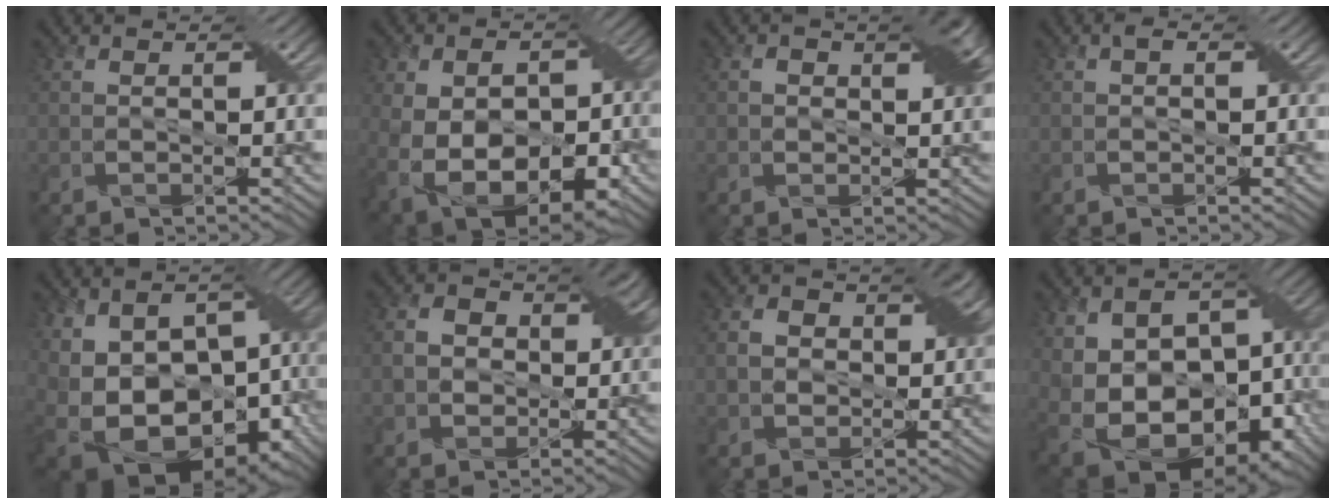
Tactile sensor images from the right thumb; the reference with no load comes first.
{"total": 16.8, "force": [-3.4, 11.5, 11.8], "torque": [-0.204, -0.033, -0.031]}
{"total": 4.0, "force": [1.0, 2.2, 3.2], "torque": [-0.050, 0.003, 0.014]}
{"total": 0.8, "force": [0.1, 0.5, 0.7], "torque": [-0.010, 0.005, 0.001]}
{"total": 19.6, "force": [-3.9, 12.3, 14.7], "torque": [-0.236, -0.046, -0.018]}
{"total": 5.9, "force": [0.4, 4.7, 3.5], "torque": [-0.067, 0.006, 0.001]}
{"total": 5.2, "force": [0.7, 3.9, 3.4], "torque": [-0.062, 0.004, 0.009]}
{"total": 18.2, "force": [-3.1, 12.5, 12.9], "torque": [-0.210, -0.029, -0.007]}